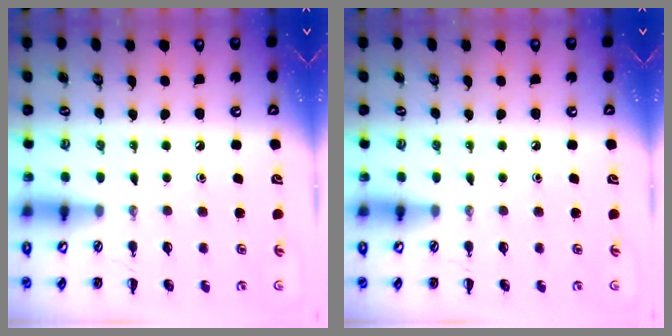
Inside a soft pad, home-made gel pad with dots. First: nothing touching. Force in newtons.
{"total": 0.0}